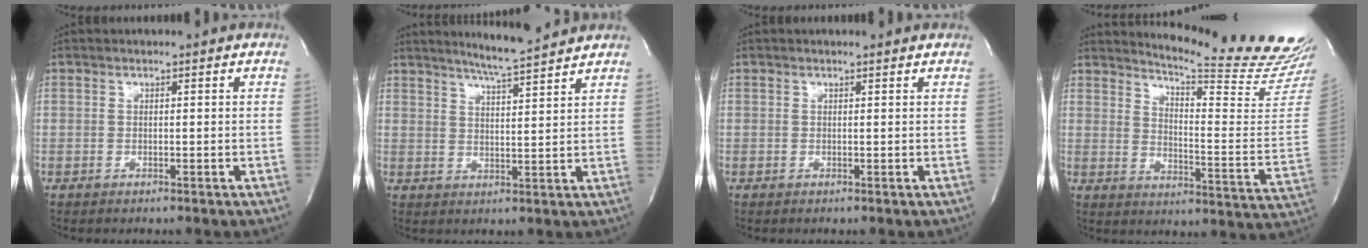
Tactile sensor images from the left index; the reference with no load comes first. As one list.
[{"total": 8.1, "force": [7.4, -0.6, 3.2], "torque": [-0.065, -0.002, 0.113]}, {"total": 1.3, "force": [1.3, 0.0, 0.0], "torque": [-0.010, -0.004, 0.010]}, {"total": 19.7, "force": [18.7, -1.1, 6.3], "torque": [-0.104, -0.139, 0.229]}]